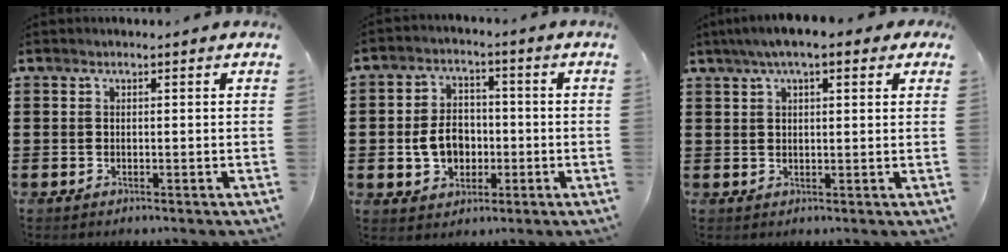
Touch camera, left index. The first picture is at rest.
{"total": 6.3, "force": [-1.1, 5.0, 3.7], "torque": [-0.083, 0.004, -0.026]}
{"total": 4.9, "force": [2.7, 1.1, 3.9], "torque": [-0.079, 0.011, 0.046]}